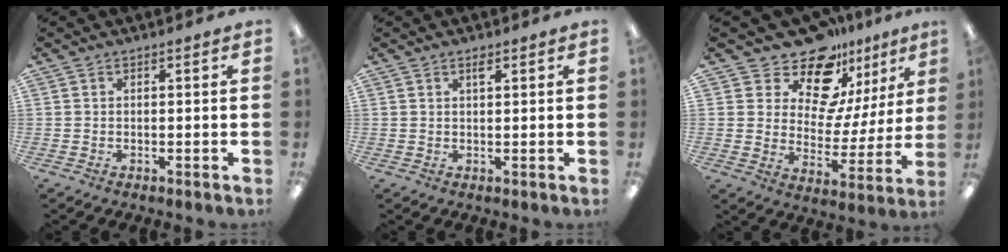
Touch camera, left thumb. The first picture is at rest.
{"total": 1.5, "force": [1.2, 0.5, 0.9], "torque": [-0.013, -0.002, 0.019]}
{"total": 15.9, "force": [12.8, 7.3, 6.1], "torque": [-0.120, -0.100, 0.226]}